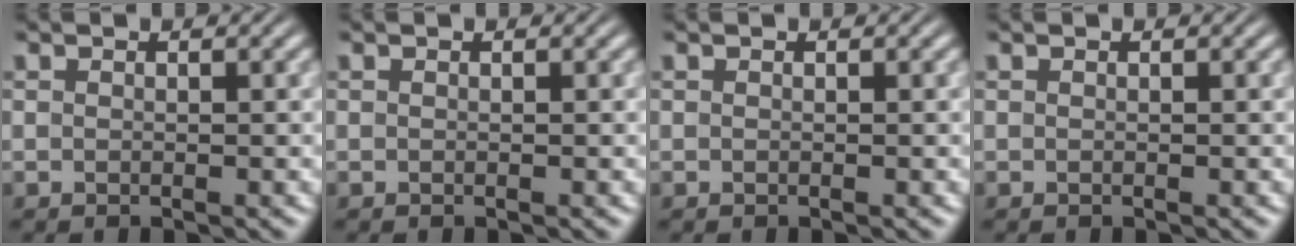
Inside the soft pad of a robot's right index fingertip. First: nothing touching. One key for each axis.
{"total": 0.0}
{"total": 0.0}
{"total": 0.0}